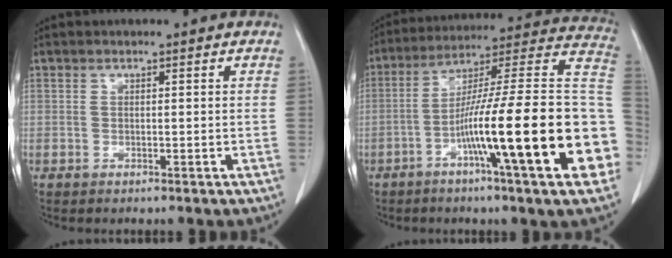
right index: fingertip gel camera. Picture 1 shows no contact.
{"total": 26.6, "force": [-7.3, 1.1, 25.5], "torque": [-0.291, 0.004, -0.125]}